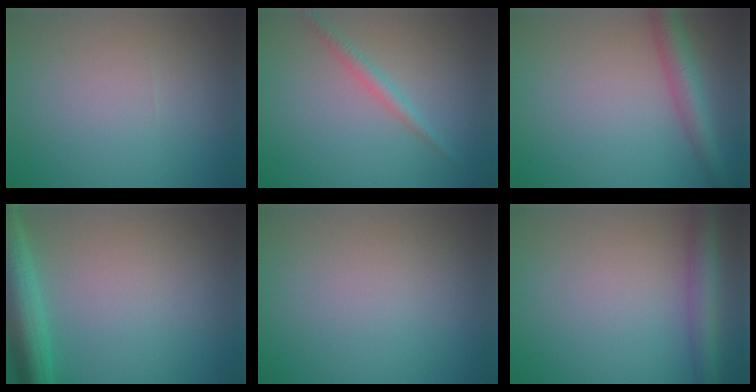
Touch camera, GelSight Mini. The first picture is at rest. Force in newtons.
{"total": 1.7, "press": 1.7, "slide": 0.0}
{"total": 3.8, "press": 3.8, "slide": 0.1}
{"total": 5.1, "press": 5.1, "slide": 0.4}
{"total": 0.0}
{"total": 4.4, "press": 4.4, "slide": 0.1}